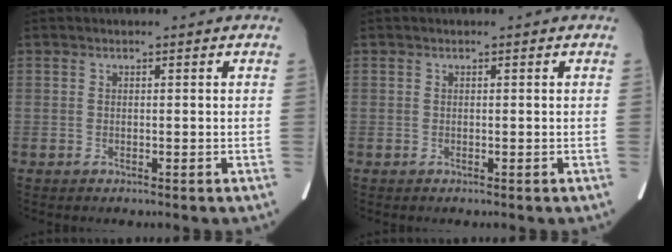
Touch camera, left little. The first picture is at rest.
{"total": 0.0}